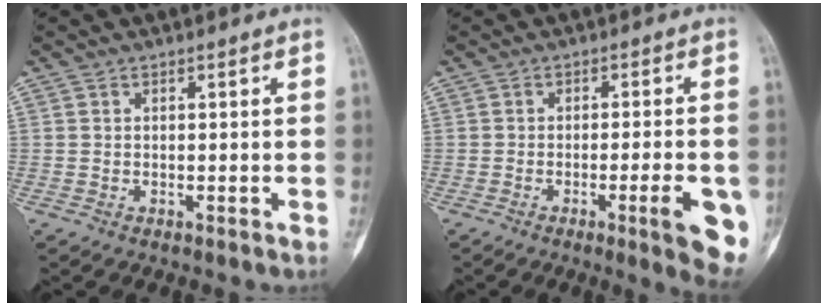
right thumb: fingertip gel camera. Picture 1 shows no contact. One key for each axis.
{"total": 9.6, "fx": -3.3, "fy": 1.5, "fz": 8.9, "tx": -0.106, "ty": -0.005, "tz": -0.040}